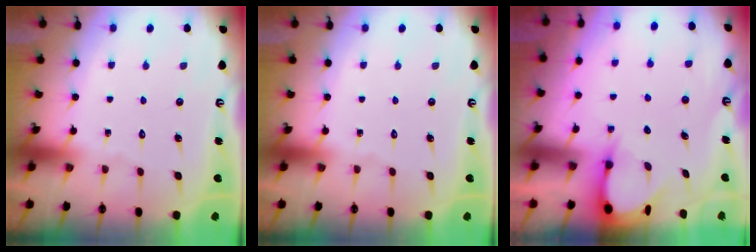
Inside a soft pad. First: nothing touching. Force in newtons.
{"total": 0.0}
{"total": 3.5, "press": 3.5, "slide": 0.5}